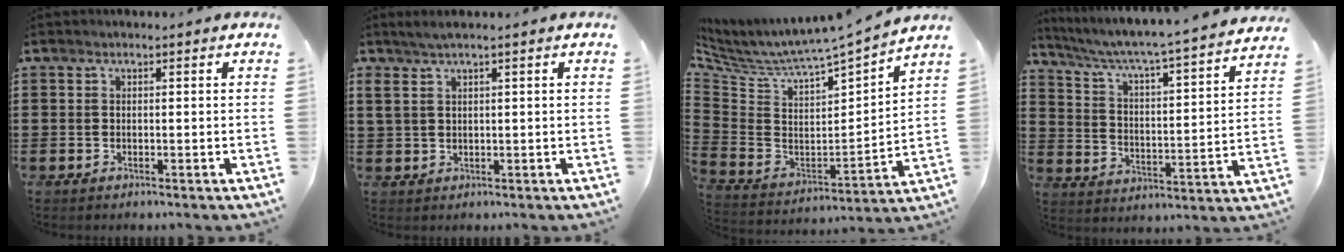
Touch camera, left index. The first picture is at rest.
{"total": 2.2, "force": [1.1, 0.4, 1.9], "torque": [-0.037, 0.003, 0.020]}
{"total": 3.8, "force": [3.6, 0.2, 1.2], "torque": [-0.050, -0.050, 0.049]}
{"total": 4.5, "force": [3.9, -0.6, 2.1], "torque": [-0.062, -0.046, 0.052]}